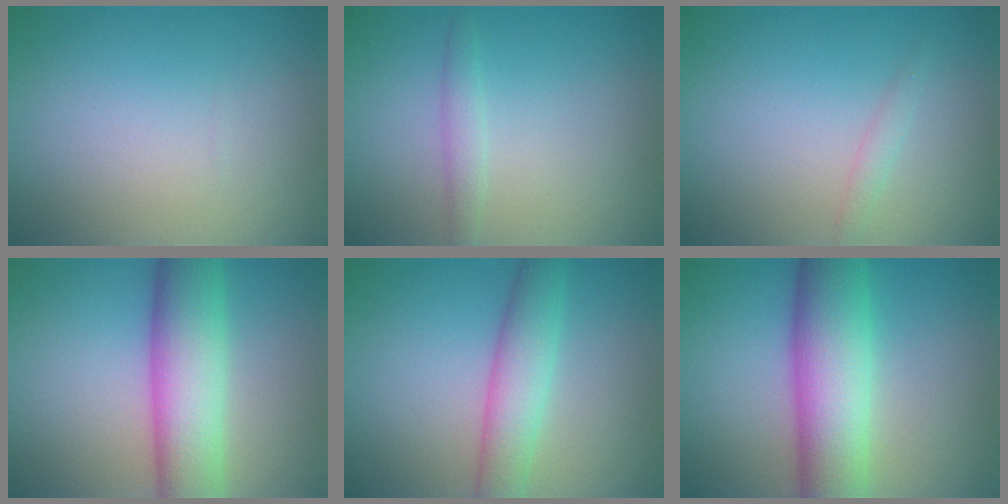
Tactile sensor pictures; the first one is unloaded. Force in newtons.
{"total": 1.3, "press": 1.3, "slide": 0.1}
{"total": 1.0, "press": 1.0, "slide": 0.0}
{"total": 8.7, "press": 8.7, "slide": 0.6}
{"total": 4.7, "press": 4.7, "slide": 0.2}
{"total": 9.4, "press": 9.4, "slide": 0.4}